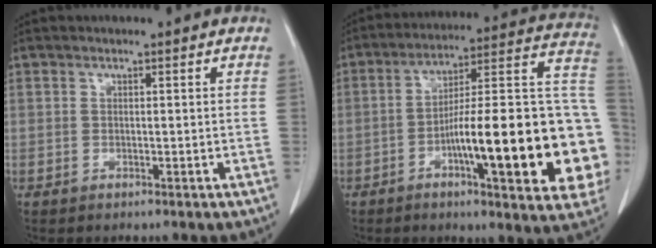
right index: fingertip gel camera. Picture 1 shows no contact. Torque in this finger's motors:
{"motor_torque": [2.14, 0.00, 1.05, 0.21]}